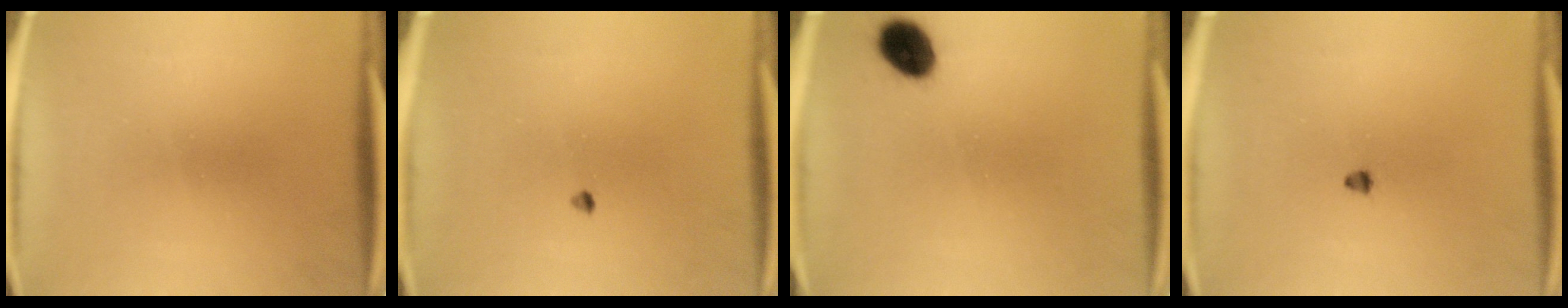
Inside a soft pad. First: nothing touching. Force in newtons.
{"total": 0.7}
{"total": 6.9}
{"total": 1.1}